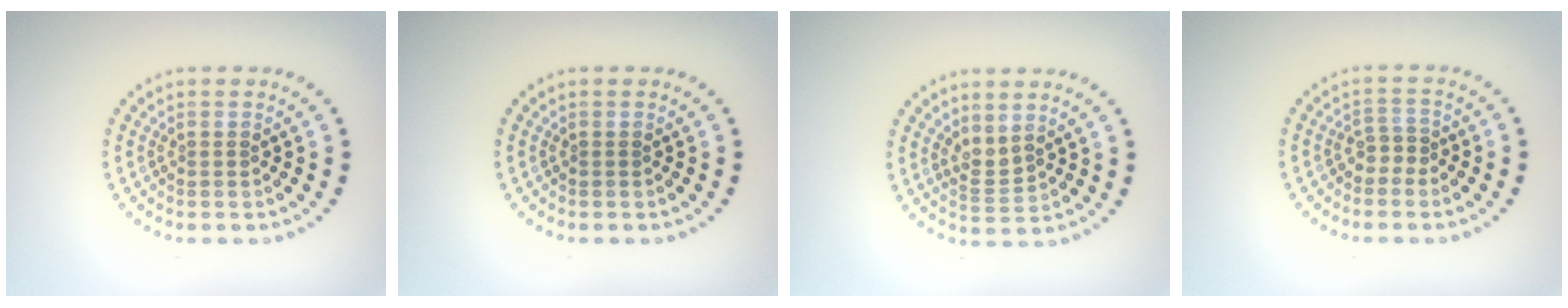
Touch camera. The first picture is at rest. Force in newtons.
{"total": 0.0}
{"total": 1.7, "press": 1.3, "slide": 1.1}
{"total": 1.7, "press": 1.2, "slide": 1.2}